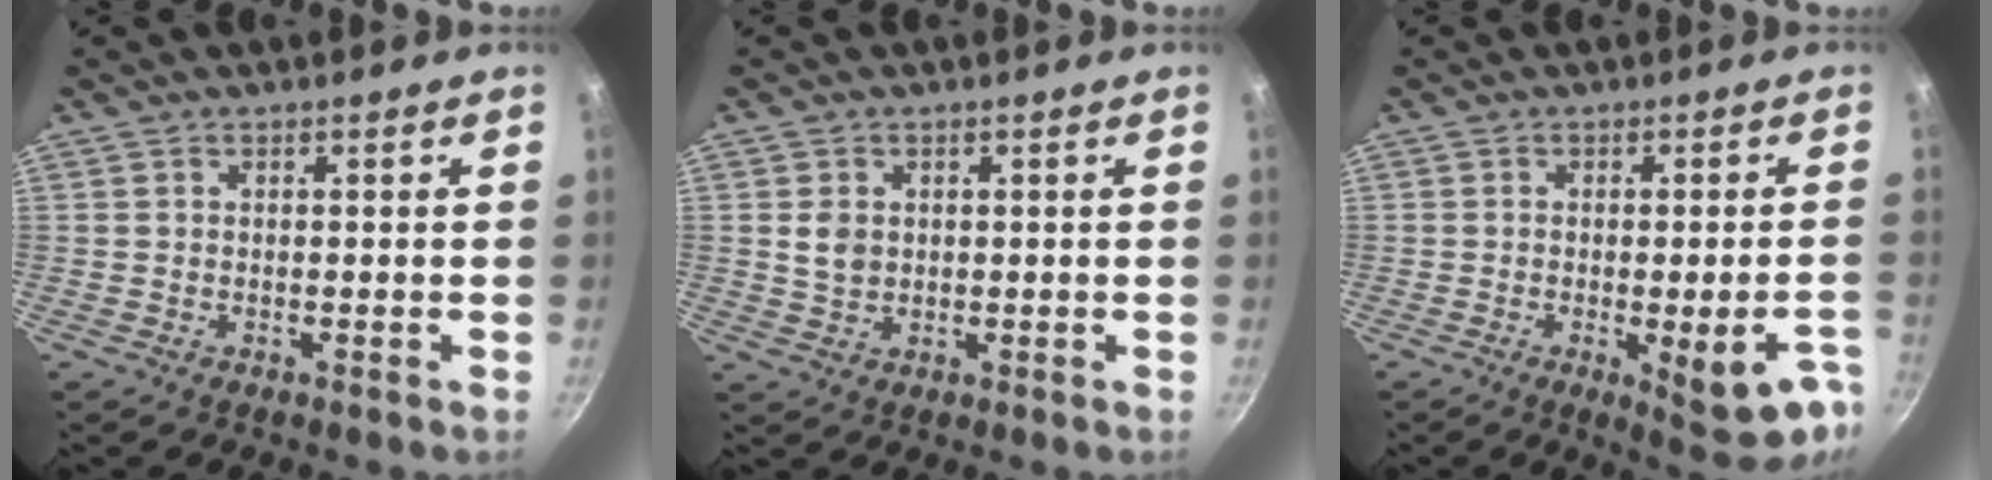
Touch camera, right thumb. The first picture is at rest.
{"total": 3.6, "force": [0.6, 2.9, 2.2], "torque": [-0.032, 0.000, 0.016]}
{"total": 11.8, "force": [-4.4, 3.6, 10.4], "torque": [-0.103, 0.009, -0.047]}